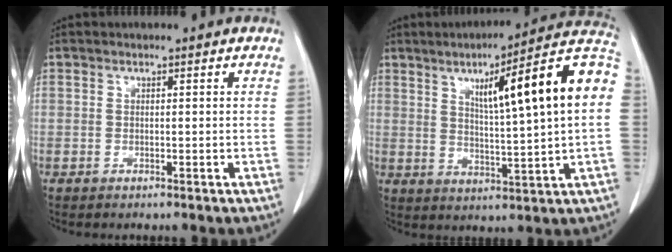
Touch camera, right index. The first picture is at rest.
{"total": 18.4, "force": [4.4, 0.4, 17.8], "torque": [-0.245, 0.026, 0.055]}